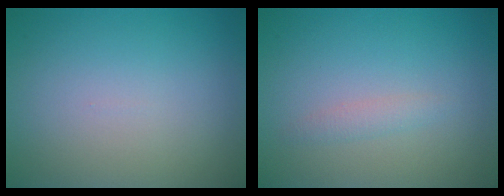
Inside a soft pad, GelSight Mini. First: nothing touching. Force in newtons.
{"total": 1.0, "press": 1.0, "slide": 0.0}